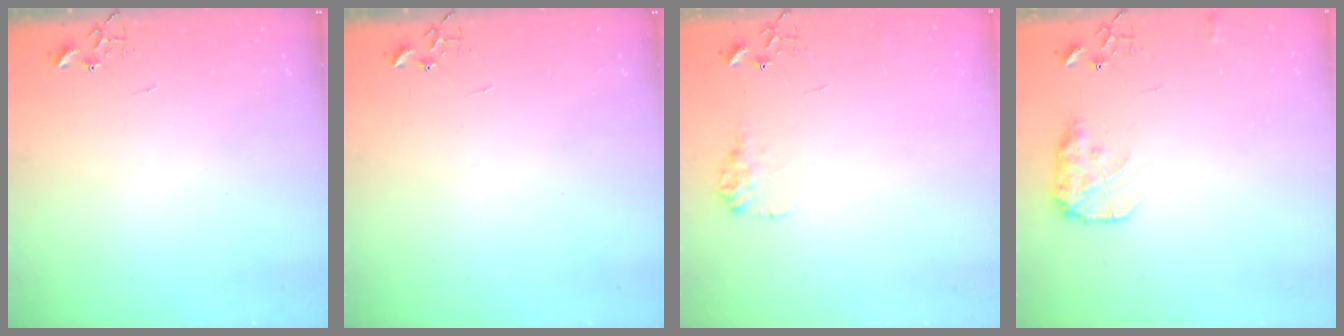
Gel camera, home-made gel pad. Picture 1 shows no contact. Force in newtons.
{"total": 0.0}
{"total": 8.9, "press": 8.9, "slide": 0.3}
{"total": 10.8, "press": 10.8, "slide": 0.4}